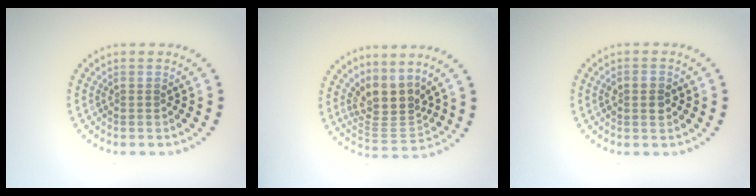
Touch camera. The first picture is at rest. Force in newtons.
{"total": 3.9, "press": 2.8, "slide": 2.6}
{"total": 1.4, "press": 1.4, "slide": 0.1}